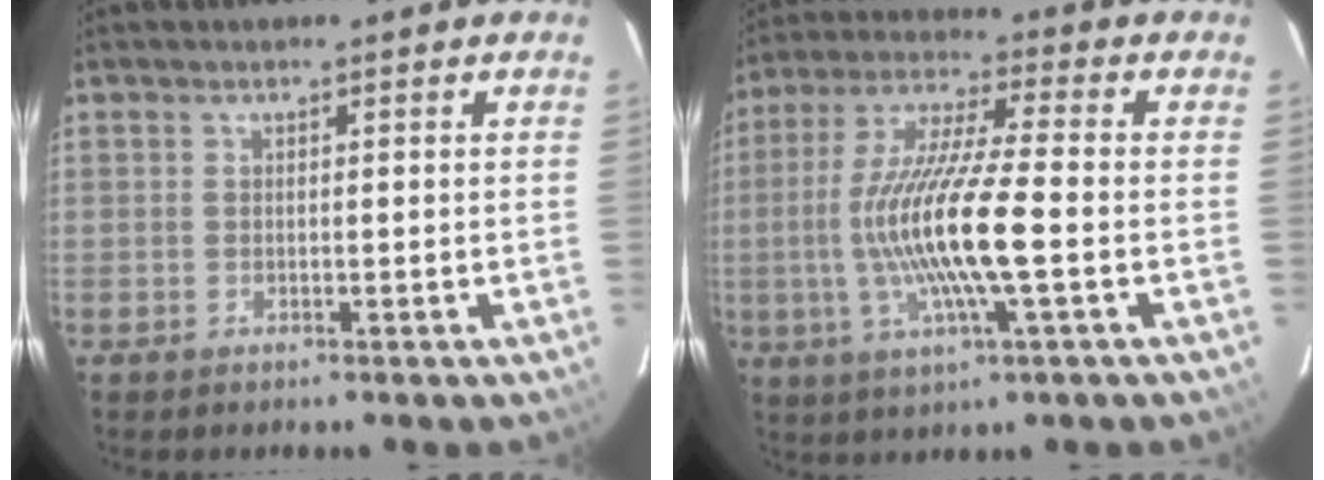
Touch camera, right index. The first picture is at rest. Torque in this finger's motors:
{"motor_torque": [2.08, -0.06, 1.05, 0.21]}